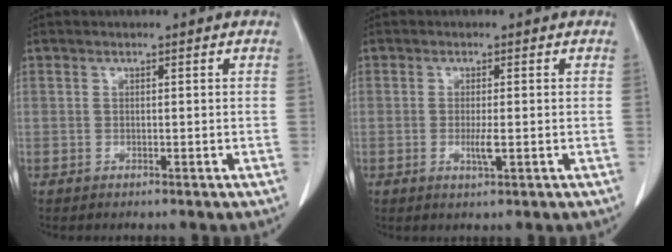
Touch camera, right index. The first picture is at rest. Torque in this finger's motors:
{"motor_torque": [0.85, 0.04, 0.16, 0.06]}